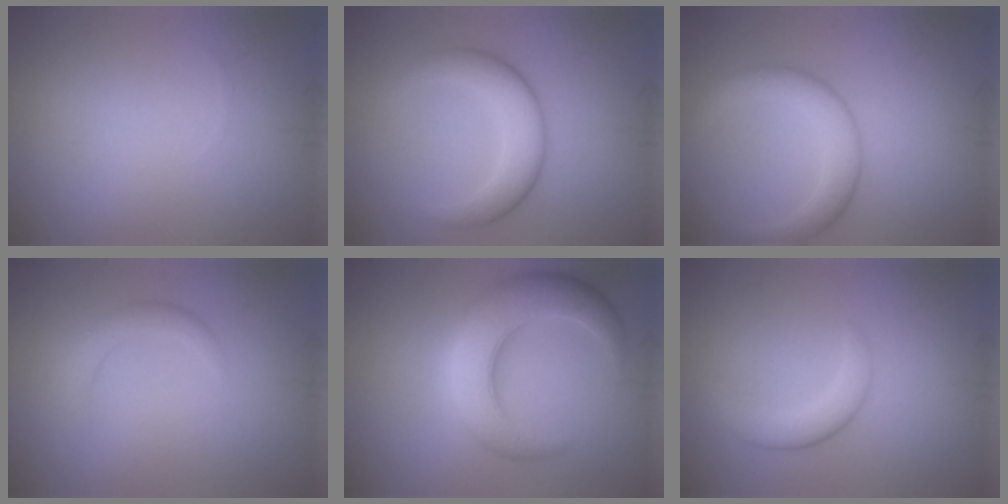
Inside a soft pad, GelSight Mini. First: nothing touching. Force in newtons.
{"total": 4.5, "press": 4.5, "slide": 0.2}
{"total": 4.6, "press": 4.6, "slide": 0.2}
{"total": 1.8, "press": 1.8, "slide": 0.2}
{"total": 7.6, "press": 7.6, "slide": 0.3}
{"total": 2.6, "press": 2.6, "slide": 0.1}